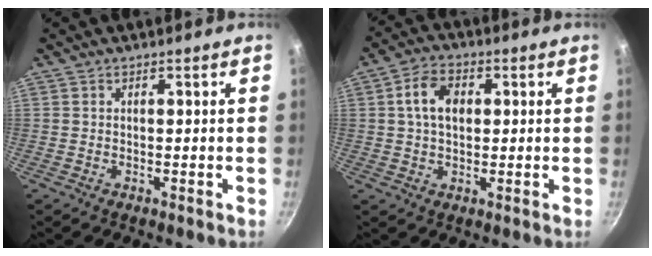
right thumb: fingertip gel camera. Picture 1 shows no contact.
{"total": 7.6, "force": [1.3, 5.2, 5.4], "torque": [-0.082, 0.011, 0.015]}